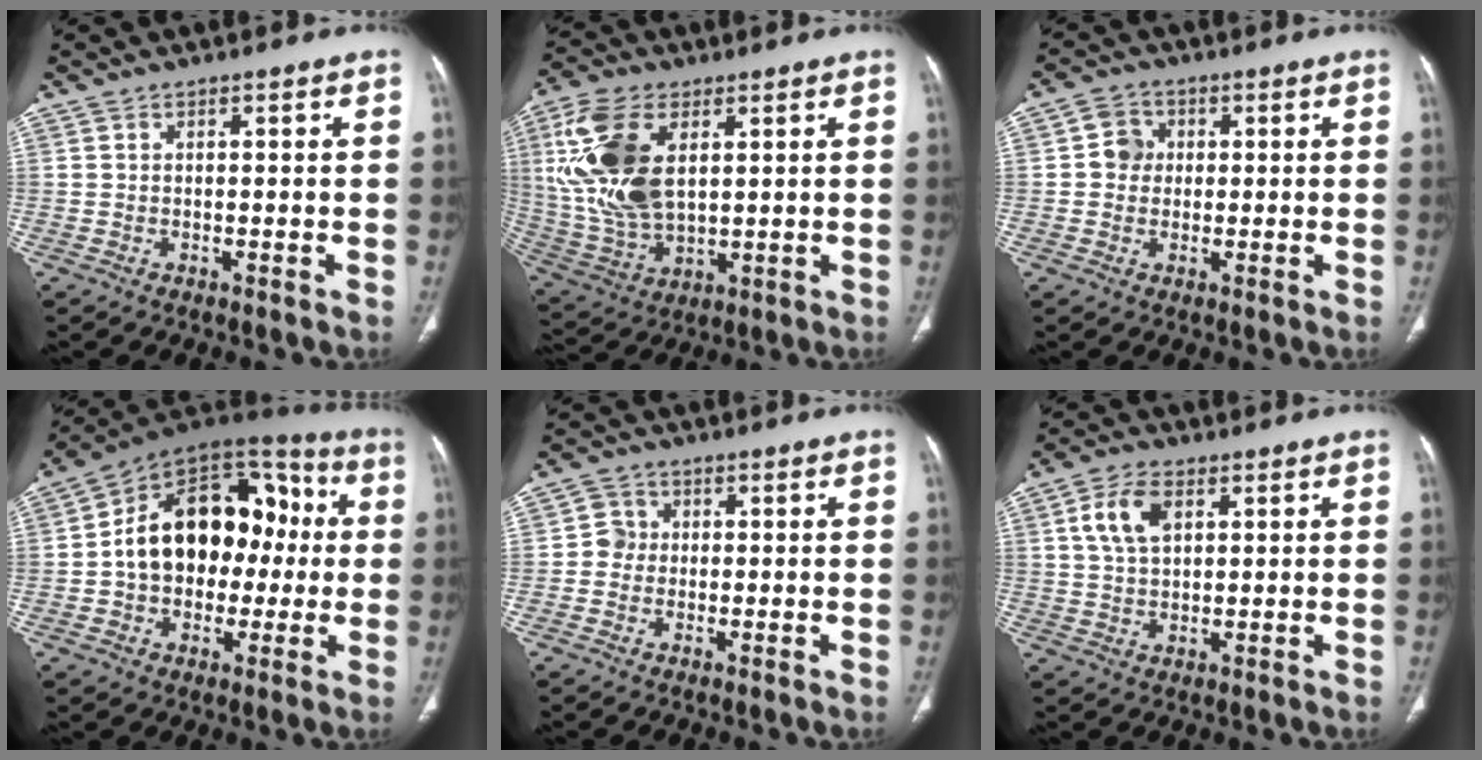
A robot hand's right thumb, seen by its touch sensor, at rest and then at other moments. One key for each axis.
{"total": 17.3, "fx": 4.4, "fy": 9.6, "fz": 13.7, "tx": -0.288, "ty": -0.010, "tz": 0.091}
{"total": 4.3, "fx": 0.5, "fy": 4.0, "fz": 1.6, "tx": -0.007, "ty": 0.006, "tz": 0.003}
{"total": 21.4, "fx": 0.3, "fy": 14.9, "fz": 15.4, "tx": -0.204, "ty": 0.049, "tz": 0.002}
{"total": 3.1, "fx": -0.2, "fy": 2.9, "fz": 0.8, "tx": 0.007, "ty": 0.010, "tz": -0.011}
{"total": 7.2, "fx": 2.5, "fy": 4.4, "fz": 5.2, "tx": -0.098, "ty": 0.001, "tz": 0.047}